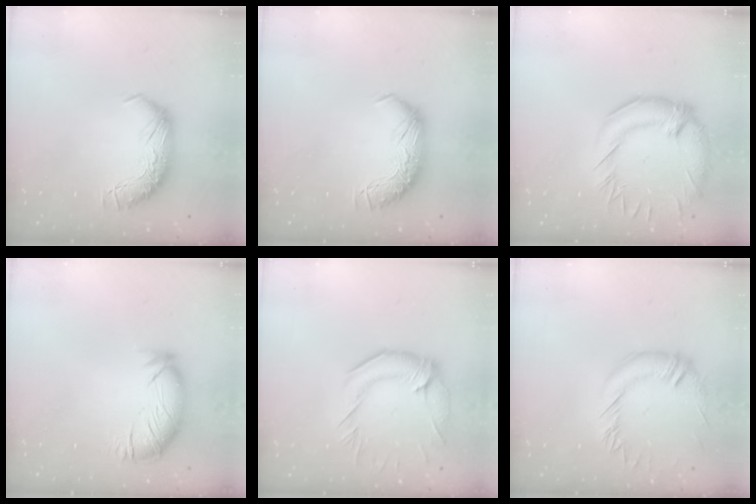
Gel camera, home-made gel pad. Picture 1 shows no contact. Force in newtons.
{"total": 0.0}
{"total": 4.3, "press": 3.8, "slide": 2.1}
{"total": 2.8, "press": 2.0, "slide": 1.9}
{"total": 2.9, "press": 2.5, "slide": 1.5}
{"total": 1.3, "press": 1.1, "slide": 0.7}